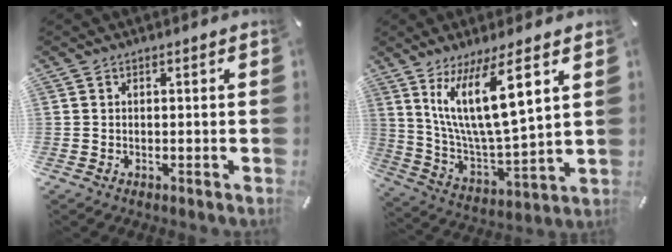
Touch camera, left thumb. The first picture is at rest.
{"total": 16.3, "force": [8.8, 3.7, 13.2], "torque": [-0.271, -0.039, 0.142]}